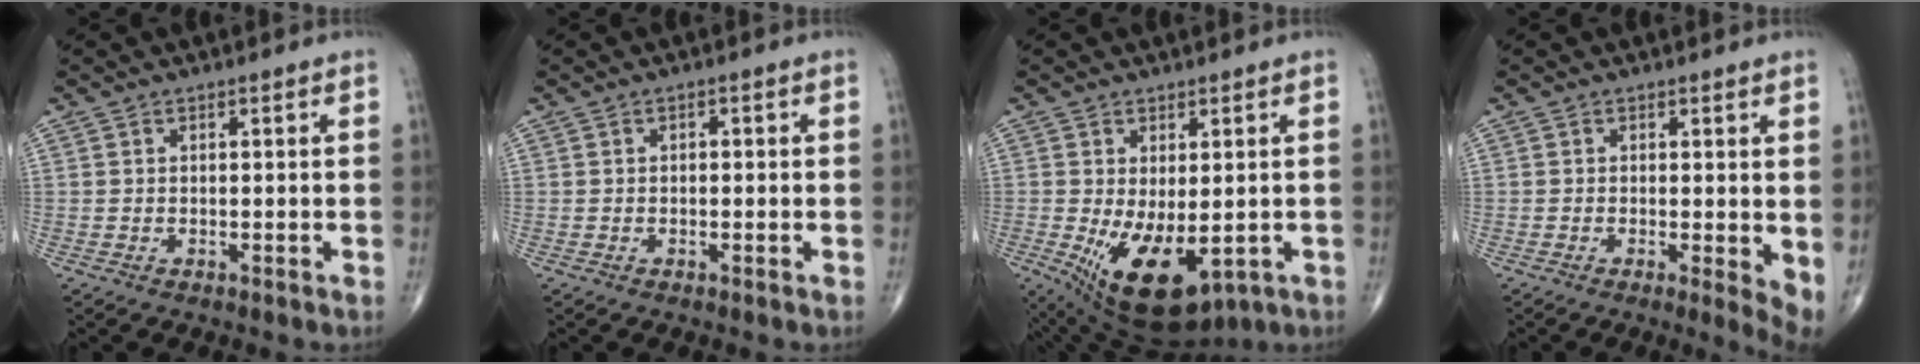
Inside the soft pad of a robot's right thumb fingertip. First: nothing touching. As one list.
[{"total": 0.8, "force": [0.1, 0.5, 0.6], "torque": [-0.003, 0.002, -0.001]}, {"total": 13.2, "force": [-3.3, 6.6, 10.9], "torque": [-0.176, -0.019, -0.025]}, {"total": 4.1, "force": [0.1, 1.0, 4.0], "torque": [-0.055, -0.013, -0.003]}]